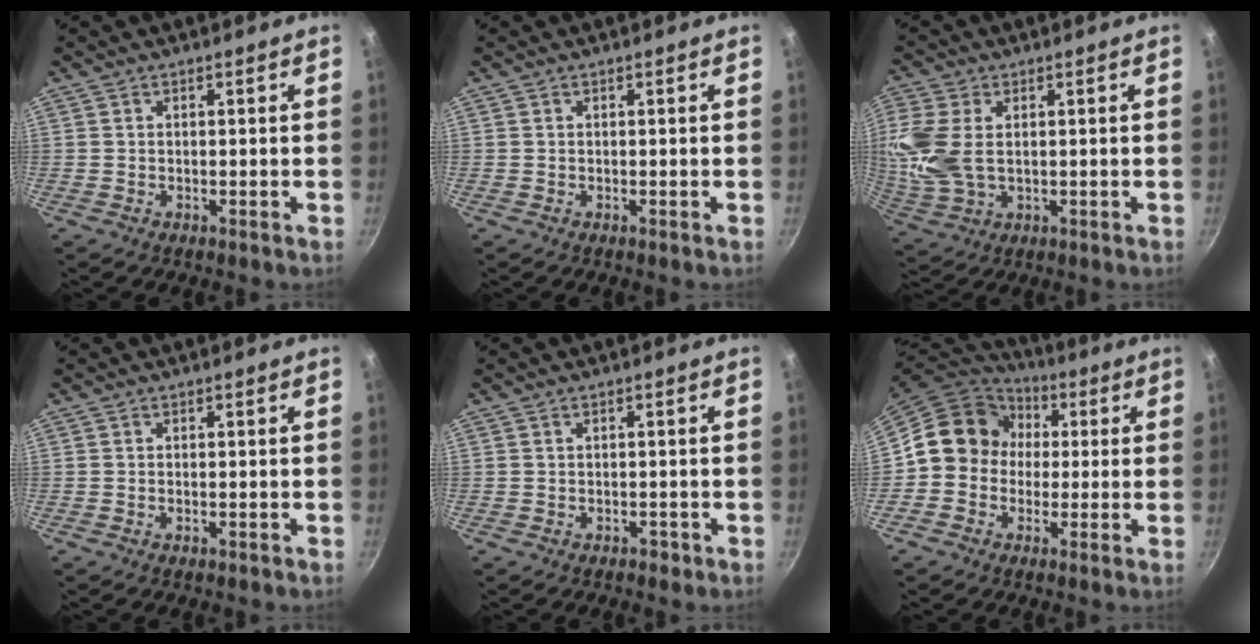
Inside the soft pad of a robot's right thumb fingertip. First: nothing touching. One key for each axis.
{"total": 0.0}
{"total": 11.1, "fx": 1.4, "fy": 6.8, "fz": 8.7, "tx": -0.191, "ty": -0.001, "tz": 0.032}
{"total": 0.7, "fx": -0.3, "fy": 0.2, "fz": 0.7, "tx": -0.011, "ty": 0.001, "tz": -0.004}
{"total": 1.1, "fx": -0.6, "fy": 0.7, "fz": 0.6, "tx": -0.001, "ty": 0.012, "tz": 0.000}
{"total": 12.5, "fx": 0.8, "fy": 11.3, "fz": 5.3, "tx": -0.042, "ty": 0.029, "tz": -0.007}